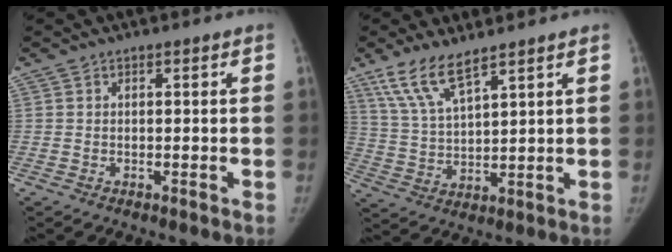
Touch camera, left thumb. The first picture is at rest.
{"total": 8.6, "force": [6.3, 1.8, 5.5], "torque": [-0.114, -0.029, 0.138]}